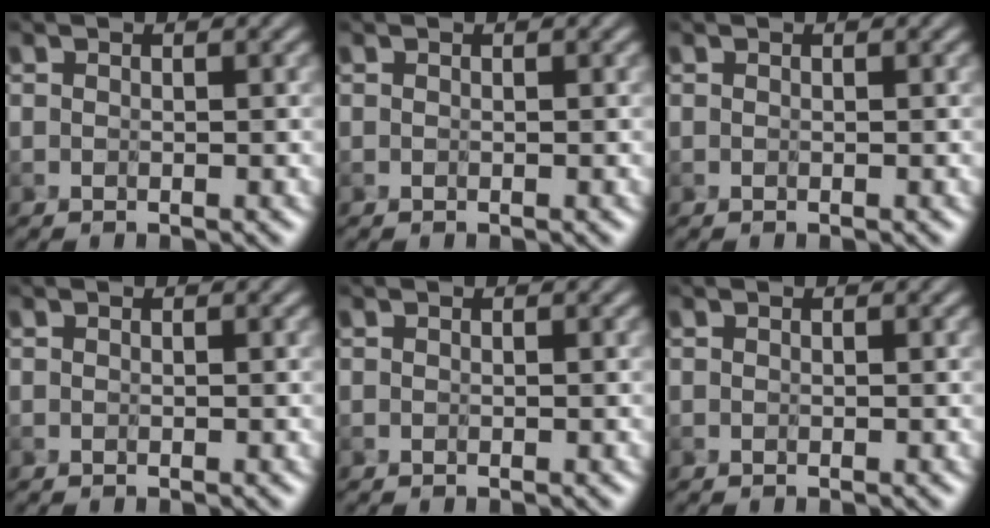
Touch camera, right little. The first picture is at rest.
{"total": 0.0}
{"total": 0.0}
{"total": 0.0}
{"total": 0.0}
{"total": 0.0}